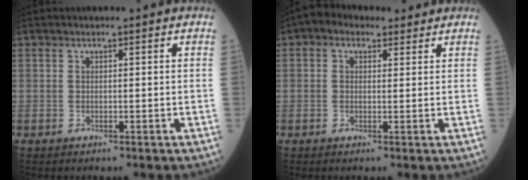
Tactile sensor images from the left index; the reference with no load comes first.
{"total": 3.2, "force": [1.7, 2.3, 1.6], "torque": [-0.031, 0.024, 0.028]}